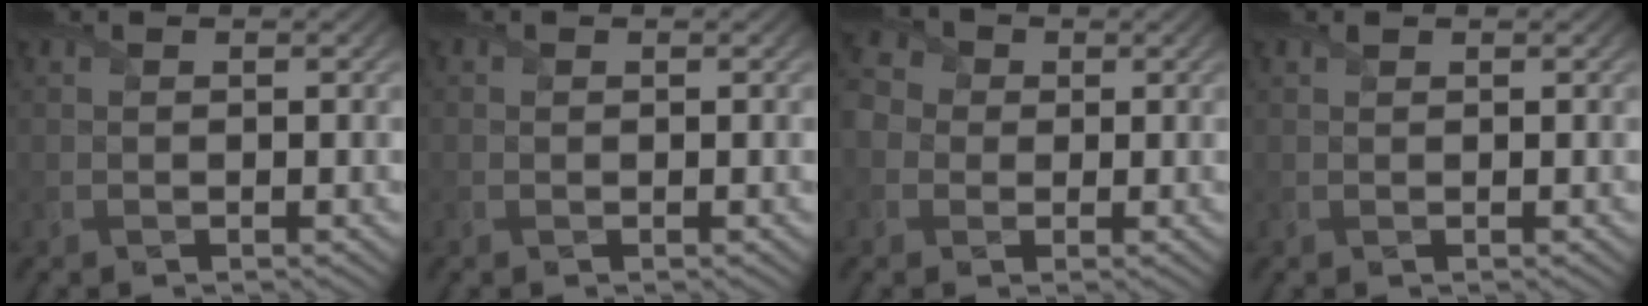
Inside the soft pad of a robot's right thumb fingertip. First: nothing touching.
{"total": 0.0}
{"total": 4.4, "force": [-0.1, 4.0, 1.8], "torque": [-0.057, 0.004, -0.010]}
{"total": 0.0}